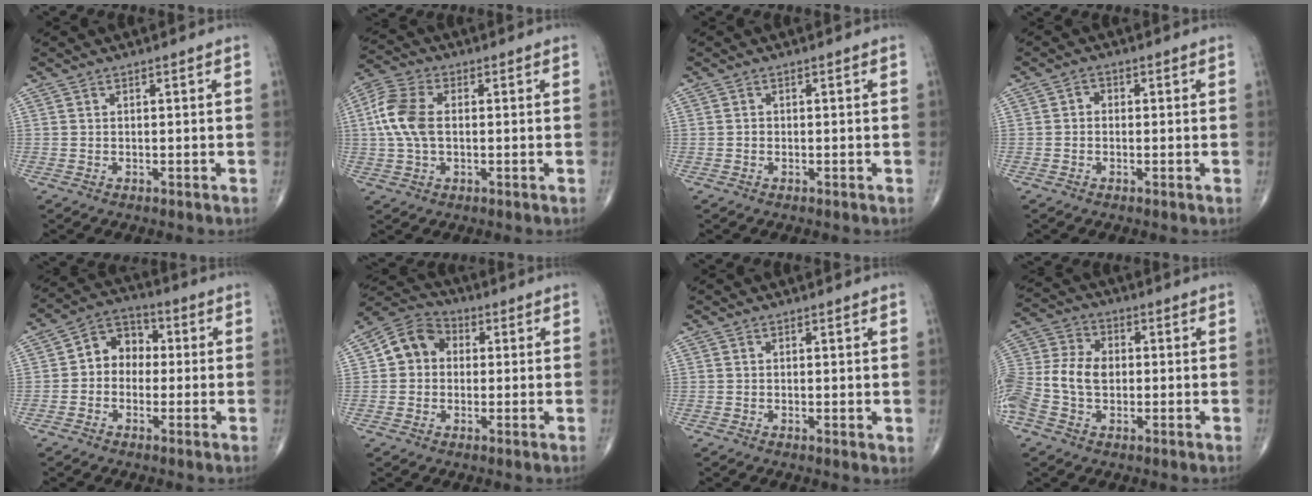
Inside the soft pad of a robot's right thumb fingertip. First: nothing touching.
{"total": 9.4, "force": [0.6, 5.6, 7.5], "torque": [-0.173, 0.017, 0.008]}
{"total": 0.5, "force": [-0.2, 0.4, 0.2], "torque": [0.000, 0.002, -0.004]}
{"total": 1.7, "force": [-0.1, 1.4, 0.9], "torque": [0.003, 0.007, -0.010]}
{"total": 7.9, "force": [-0.1, 6.5, 4.5], "torque": [-0.037, 0.031, -0.019]}
{"total": 8.3, "force": [0.8, 7.1, 4.2], "torque": [-0.055, 0.022, -0.001]}
{"total": 1.3, "force": [0.2, 0.5, 1.2], "torque": [-0.021, -0.007, 0.000]}
{"total": 12.8, "force": [-1.4, 9.0, 9.0], "torque": [-0.209, 0.024, -0.031]}